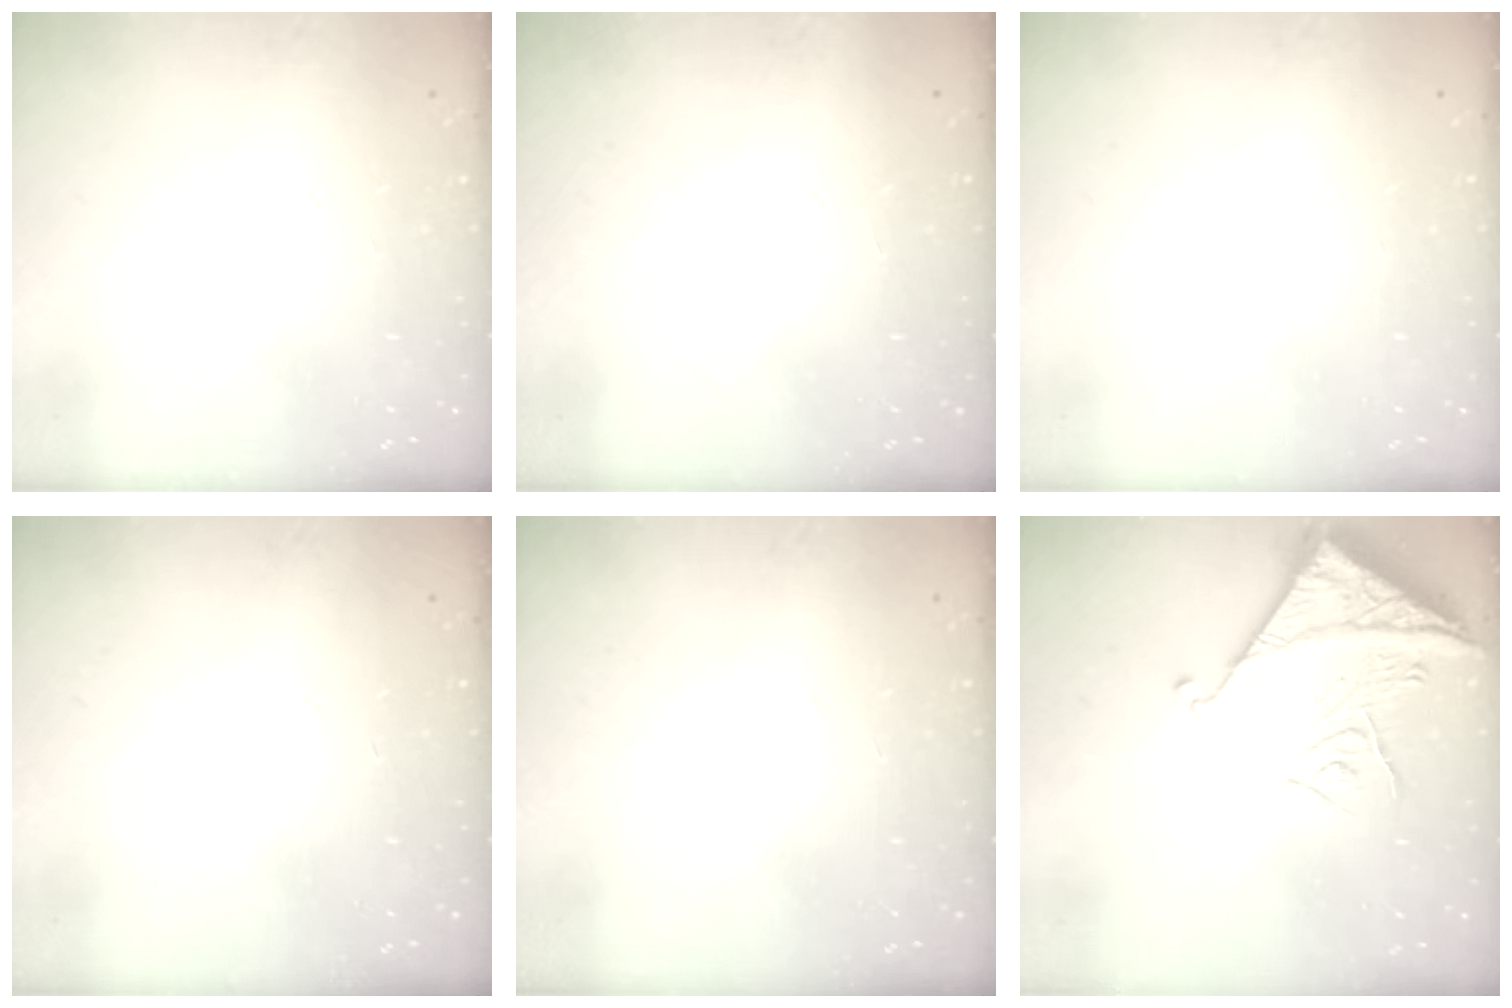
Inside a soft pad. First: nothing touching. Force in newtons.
{"total": 1.6, "press": 1.6, "slide": 0.1}
{"total": 0.0}
{"total": 0.0}
{"total": 0.0}
{"total": 13.7, "press": 13.6, "slide": 1.1}